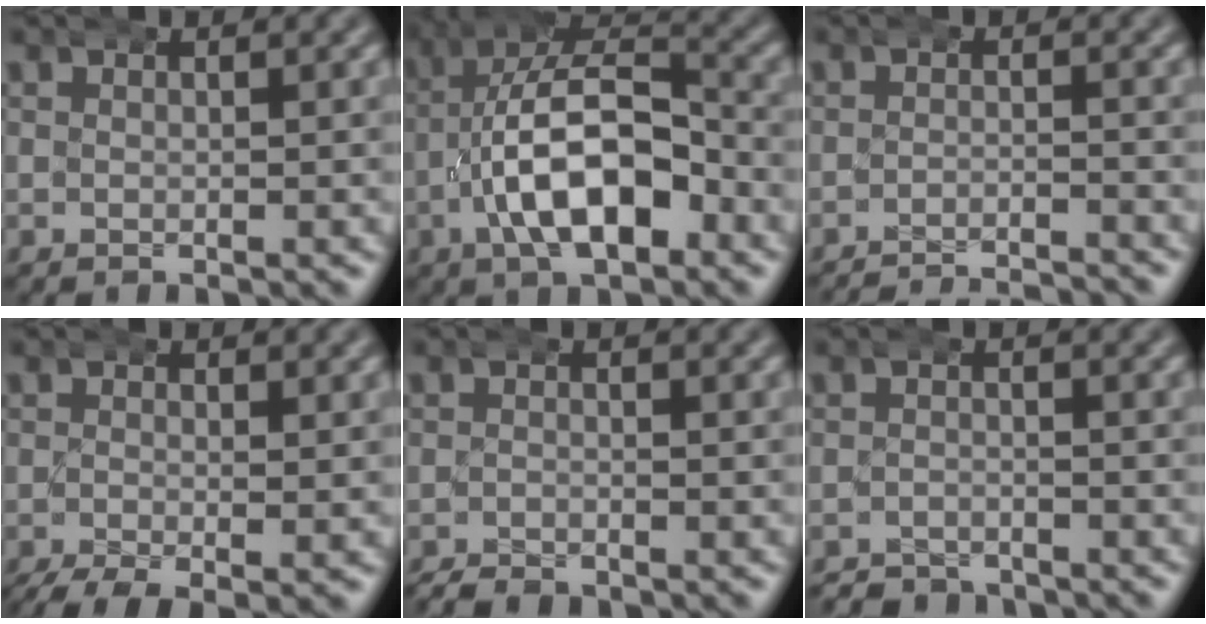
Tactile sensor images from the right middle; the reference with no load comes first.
{"total": 9.4, "force": [-1.9, 5.6, 7.2], "torque": [-0.118, -0.011, -0.033]}
{"total": 8.9, "force": [-8.7, 1.6, 1.3], "torque": [-0.004, -0.016, -0.138]}
{"total": 4.1, "force": [-2.8, 1.4, 2.6], "torque": [-0.054, -0.025, -0.033]}
{"total": 2.4, "force": [-2.1, 1.0, 0.7], "torque": [-0.022, -0.011, -0.034]}
{"total": 2.5, "force": [-2.3, 0.8, -0.2], "torque": [-0.003, -0.010, -0.039]}